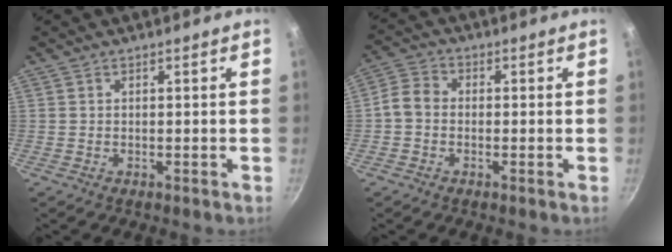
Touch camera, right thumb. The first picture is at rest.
{"total": 4.2, "force": [-0.8, 3.4, 2.4], "torque": [-0.042, 0.017, -0.032]}